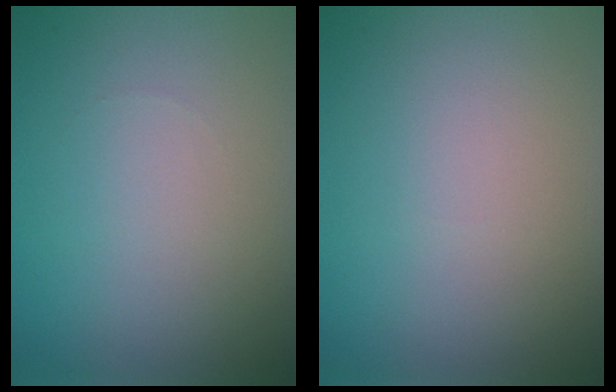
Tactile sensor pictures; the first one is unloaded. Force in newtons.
{"total": 0.0}